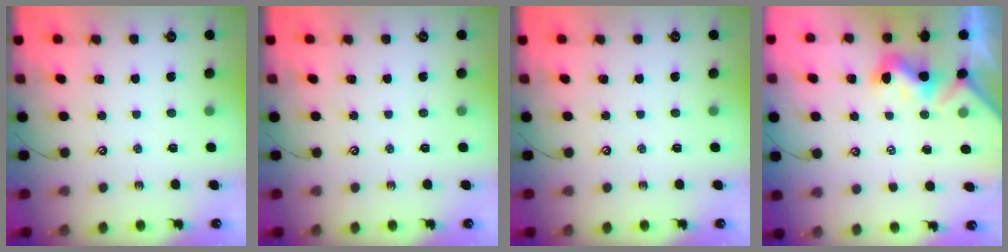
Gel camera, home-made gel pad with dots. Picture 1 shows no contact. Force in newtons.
{"total": 0.0}
{"total": 0.0}
{"total": 0.8, "press": 0.5, "slide": 0.6}